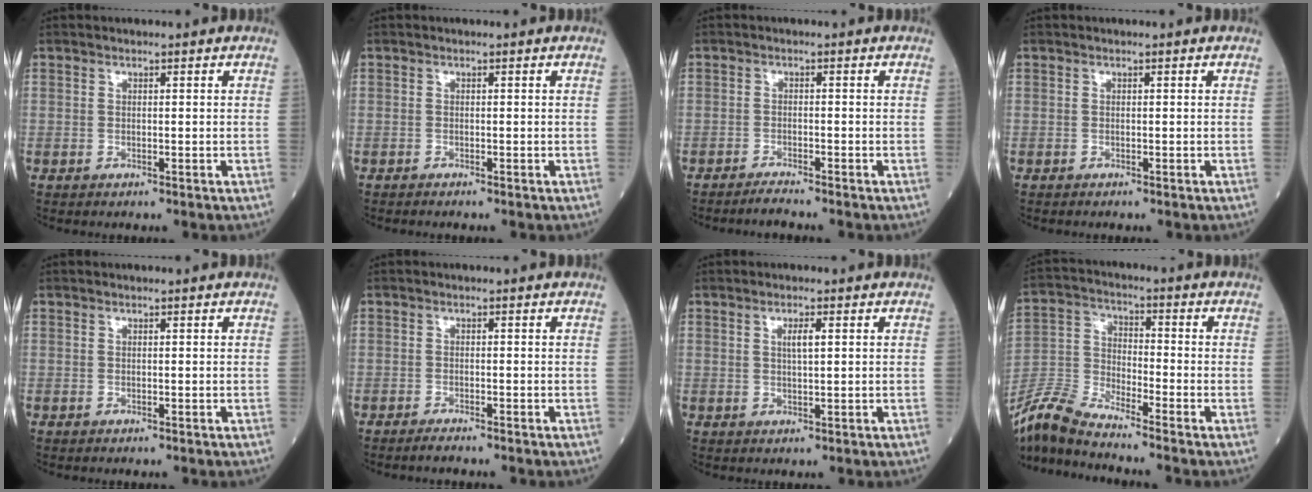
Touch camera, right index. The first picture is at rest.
{"total": 0.5, "force": [-0.5, -0.1, 0.1], "torque": [-0.003, -0.001, -0.013]}
{"total": 2.0, "force": [-2.0, -0.4, 0.4], "torque": [-0.012, -0.007, -0.038]}
{"total": 0.0}
{"total": 0.0}
{"total": 1.4, "force": [-1.3, -0.1, 0.5], "torque": [-0.015, -0.002, -0.026]}
{"total": 2.2, "force": [0.7, 0.0, 2.0], "torque": [-0.038, 0.000, 0.011]}
{"total": 8.3, "force": [-7.9, -0.1, 2.8], "torque": [-0.077, -0.010, -0.165]}